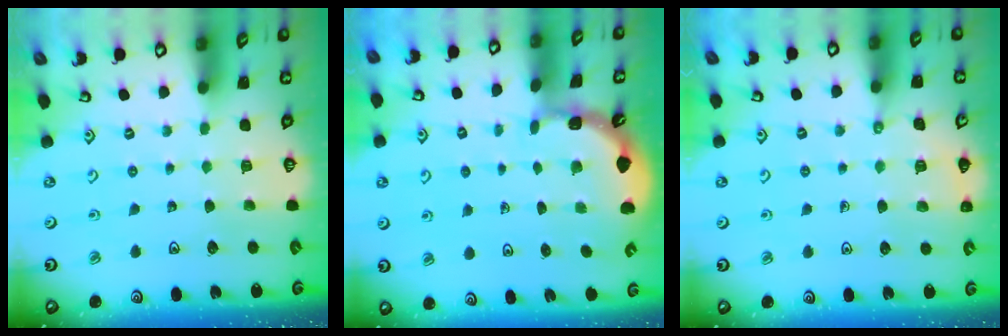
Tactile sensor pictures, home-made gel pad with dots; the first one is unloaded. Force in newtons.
{"total": 1.8, "press": 1.8, "slide": 0.1}
{"total": 6.0, "press": 5.8, "slide": 1.6}